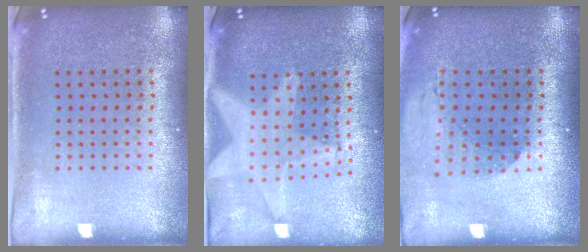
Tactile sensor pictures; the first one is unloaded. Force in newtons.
{"total": 2.3, "press": 1.8, "slide": 1.3}
{"total": 1.3, "press": 1.3, "slide": 0.4}